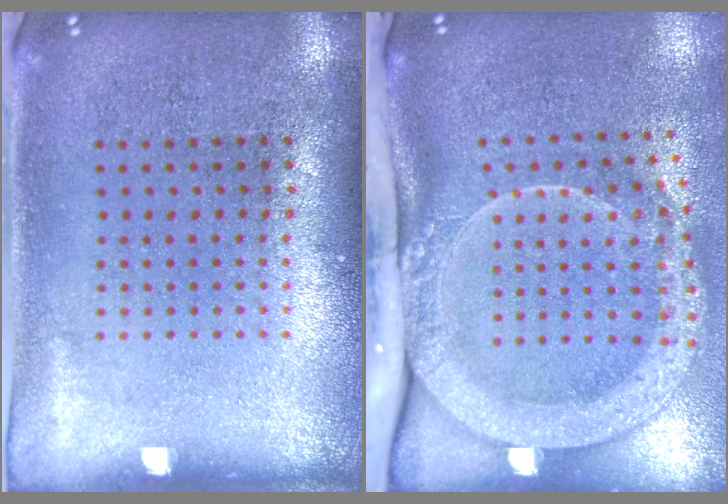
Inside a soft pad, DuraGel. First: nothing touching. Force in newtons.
{"total": 3.1, "press": 2.2, "slide": 2.1}